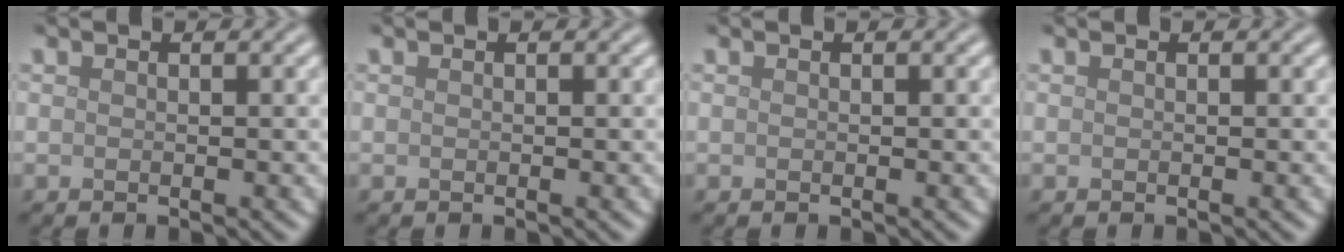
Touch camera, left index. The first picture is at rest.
{"total": 0.0}
{"total": 0.0}
{"total": 0.0}